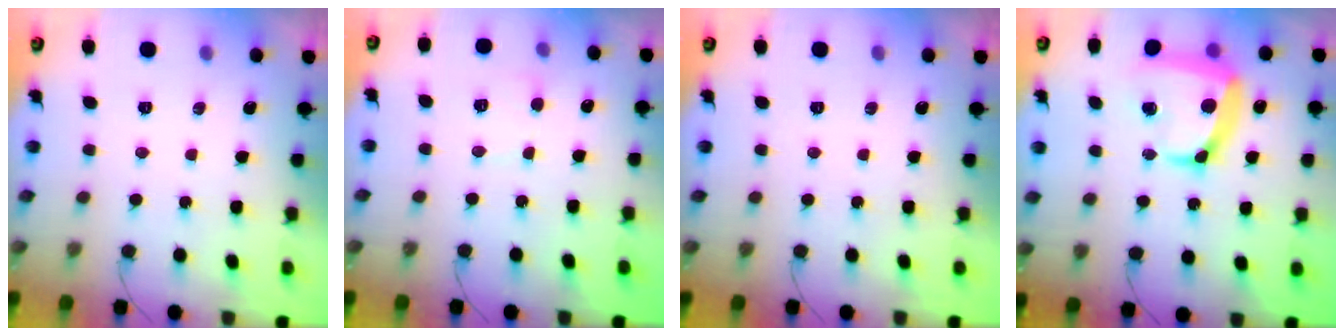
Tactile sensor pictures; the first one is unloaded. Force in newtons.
{"total": 6.8, "press": 6.8, "slide": 0.7}
{"total": 0.0}
{"total": 15.1, "press": 14.9, "slide": 2.4}